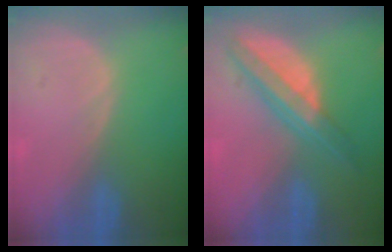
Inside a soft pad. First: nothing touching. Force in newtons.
{"total": 7.5, "press": 6.3, "slide": 4.0}